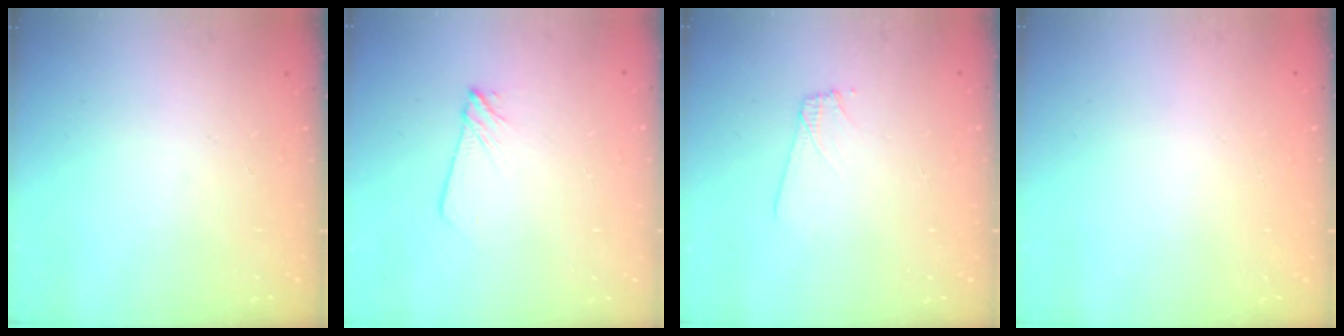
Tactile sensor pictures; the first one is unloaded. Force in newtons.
{"total": 3.8, "press": 3.7, "slide": 0.6}
{"total": 5.8, "press": 5.7, "slide": 1.0}
{"total": 0.0}